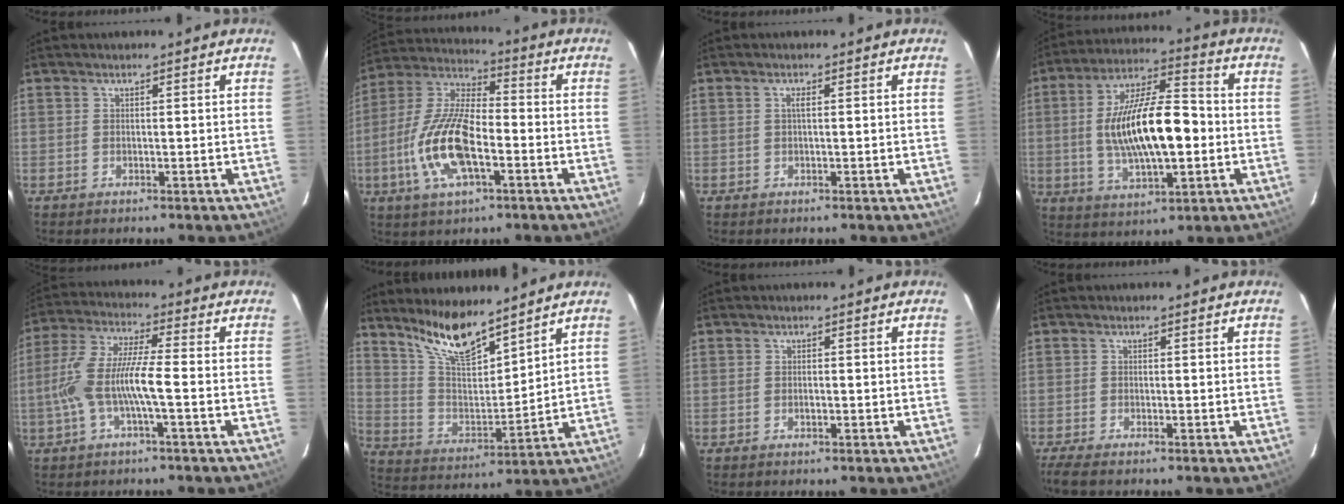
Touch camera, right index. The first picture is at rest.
{"total": 16.0, "force": [-4.9, 6.3, 13.9], "torque": [-0.294, -0.005, -0.095]}
{"total": 0.9, "force": [0.1, 0.0, 0.9], "torque": [-0.017, 0.003, 0.000]}
{"total": 17.8, "force": [-1.3, 6.4, 16.5], "torque": [-0.304, 0.010, -0.019]}
{"total": 10.5, "force": [-2.6, 1.5, 10.0], "torque": [-0.214, 0.004, -0.048]}
{"total": 12.9, "force": [10.4, 2.8, 7.0], "torque": [-0.133, -0.003, 0.205]}
{"total": 1.0, "force": [-0.4, 0.6, 0.8], "torque": [-0.015, 0.001, -0.006]}
{"total": 2.9, "force": [-2.4, 0.2, 1.8], "torque": [-0.045, -0.013, -0.046]}